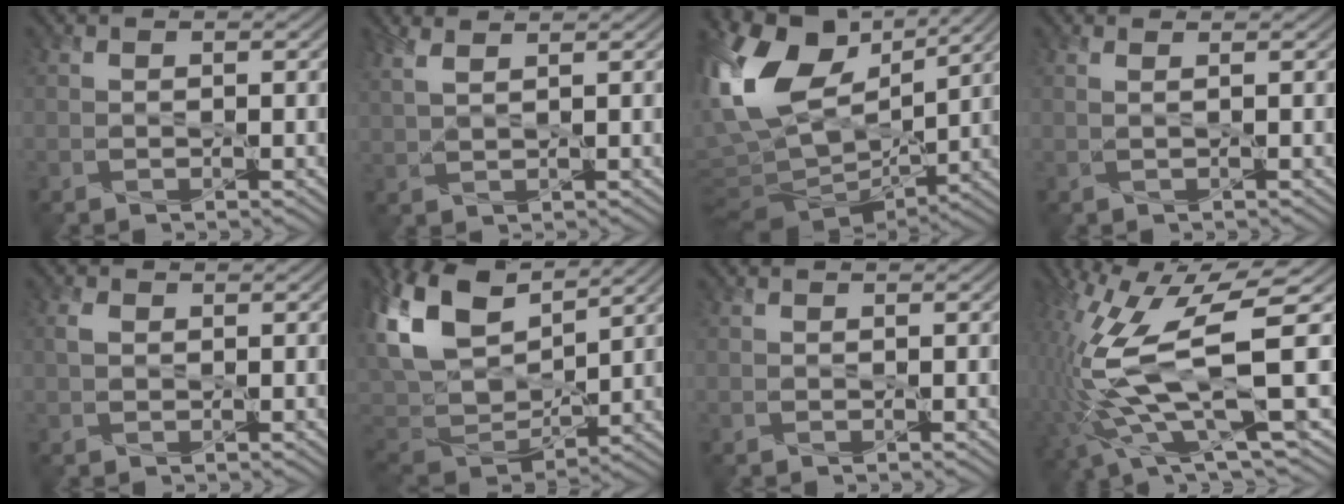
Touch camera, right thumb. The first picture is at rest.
{"total": 2.9, "force": [2.2, 0.7, 1.8], "torque": [-0.041, 0.004, 0.044]}
{"total": 16.1, "force": [4.7, 9.9, 11.8], "torque": [-0.251, 0.004, 0.094]}
{"total": 0.9, "force": [0.5, 0.1, 0.7], "torque": [-0.010, 0.002, 0.000]}
{"total": 1.2, "force": [0.3, 0.8, 0.8], "torque": [-0.019, 0.004, 0.005]}
{"total": 13.5, "force": [6.0, 8.0, 9.1], "torque": [-0.242, 0.021, 0.109]}
{"total": 0.0}
{"total": 16.7, "force": [-0.8, 4.6, 16.1], "torque": [-0.367, -0.005, 0.003]}